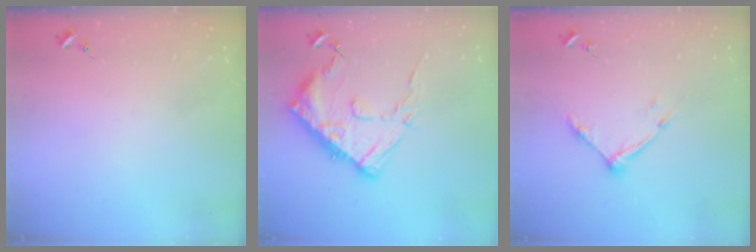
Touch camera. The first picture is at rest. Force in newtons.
{"total": 15.8, "press": 15.7, "slide": 1.6}
{"total": 9.3, "press": 9.3, "slide": 0.4}